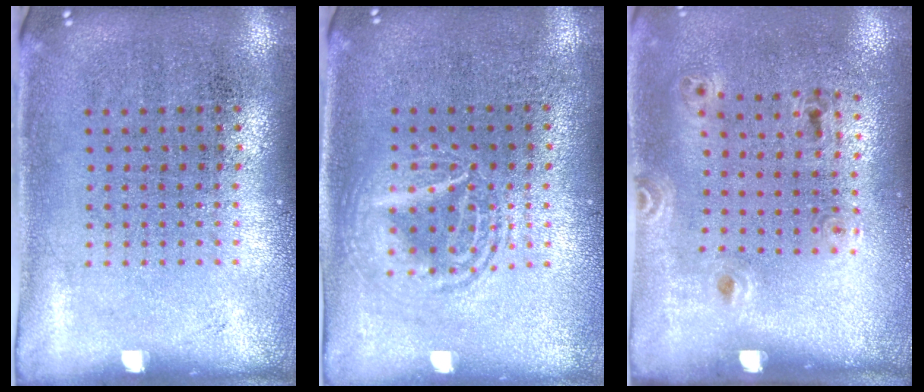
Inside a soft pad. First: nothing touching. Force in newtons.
{"total": 2.8, "press": 2.8, "slide": 0.3}
{"total": 1.3, "press": 0.8, "slide": 1.1}